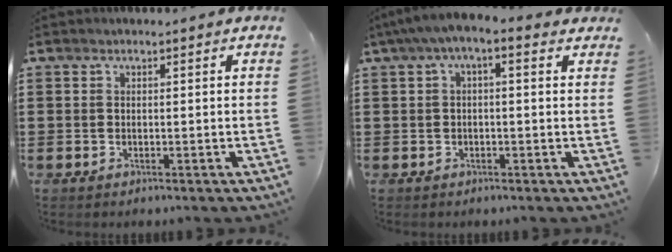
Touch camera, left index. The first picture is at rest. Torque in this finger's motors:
{"motor_torque": [2.14, 0.00, 0.45, 0.21]}